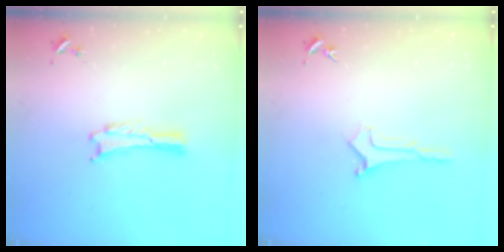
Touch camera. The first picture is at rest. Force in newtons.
{"total": 0.6, "press": 0.6, "slide": 0.1}